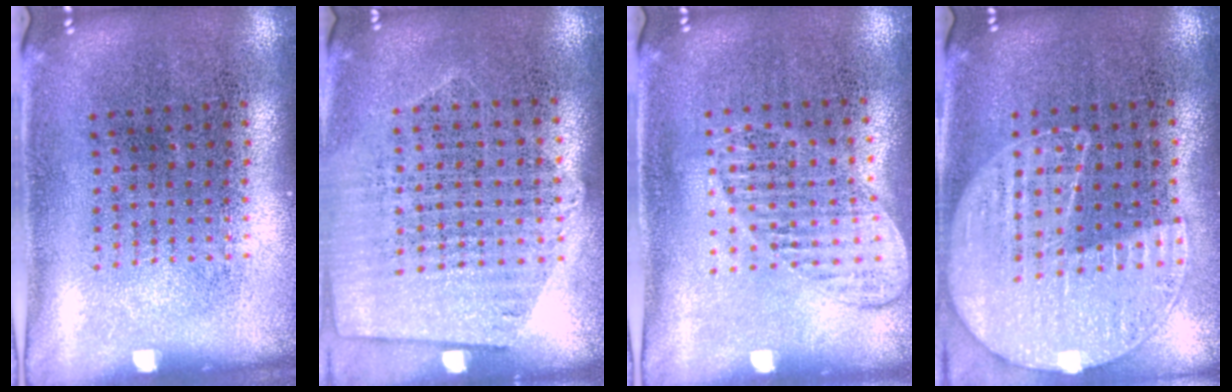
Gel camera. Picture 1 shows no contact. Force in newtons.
{"total": 1.0, "press": 0.8, "slide": 0.5}
{"total": 1.0, "press": 1.0, "slide": 0.1}
{"total": 1.1, "press": 1.1, "slide": 0.4}